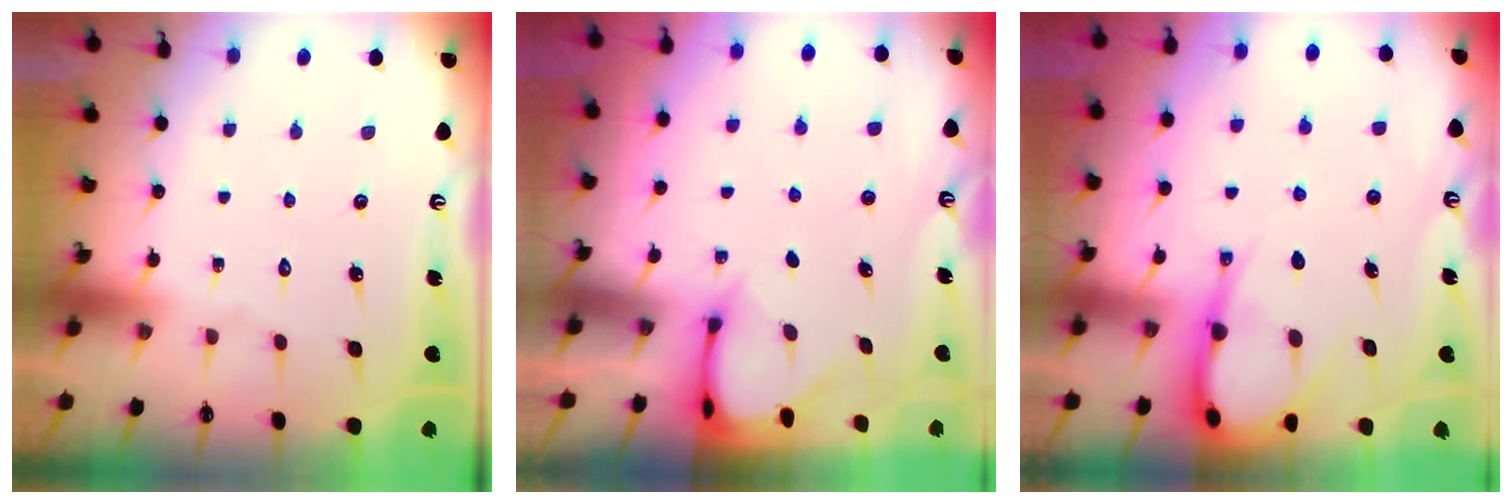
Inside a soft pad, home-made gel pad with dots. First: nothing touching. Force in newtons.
{"total": 3.2, "press": 3.2, "slide": 0.3}
{"total": 8.0, "press": 8.0, "slide": 0.9}